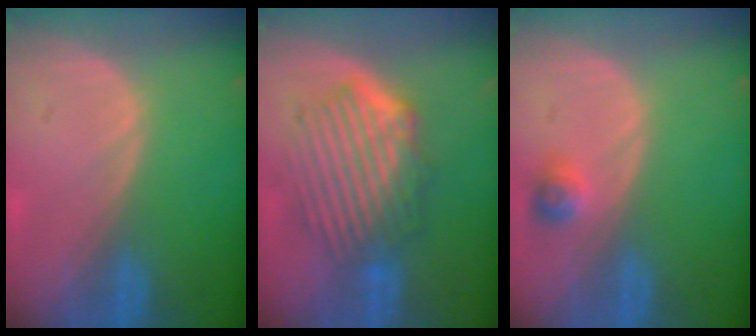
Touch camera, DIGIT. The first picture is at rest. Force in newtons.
{"total": 9.4, "press": 8.4, "slide": 4.4}
{"total": 2.2, "press": 2.2, "slide": 0.2}